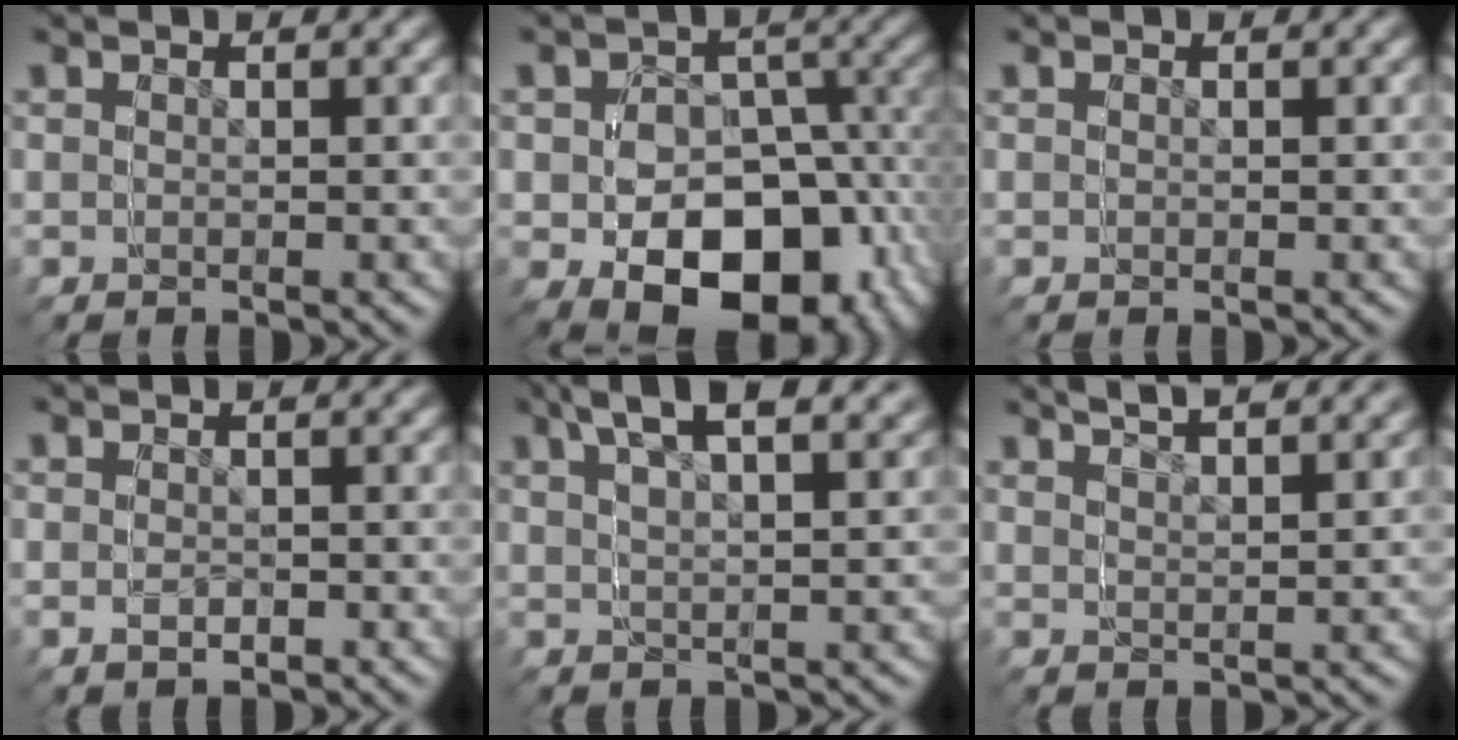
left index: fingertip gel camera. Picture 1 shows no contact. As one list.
[{"total": 7.3, "force": [-2.4, 6.7, 1.5], "torque": [-0.052, -0.053, -0.018]}, {"total": 0.0}, {"total": 1.0, "force": [0.3, 0.3, -0.9], "torque": [0.007, -0.010, 0.006]}, {"total": 2.8, "force": [2.8, -0.5, 0.4], "torque": [-0.016, 0.010, 0.037]}, {"total": 3.1, "force": [3.0, 0.5, 0.5], "torque": [-0.017, 0.012, 0.045]}]